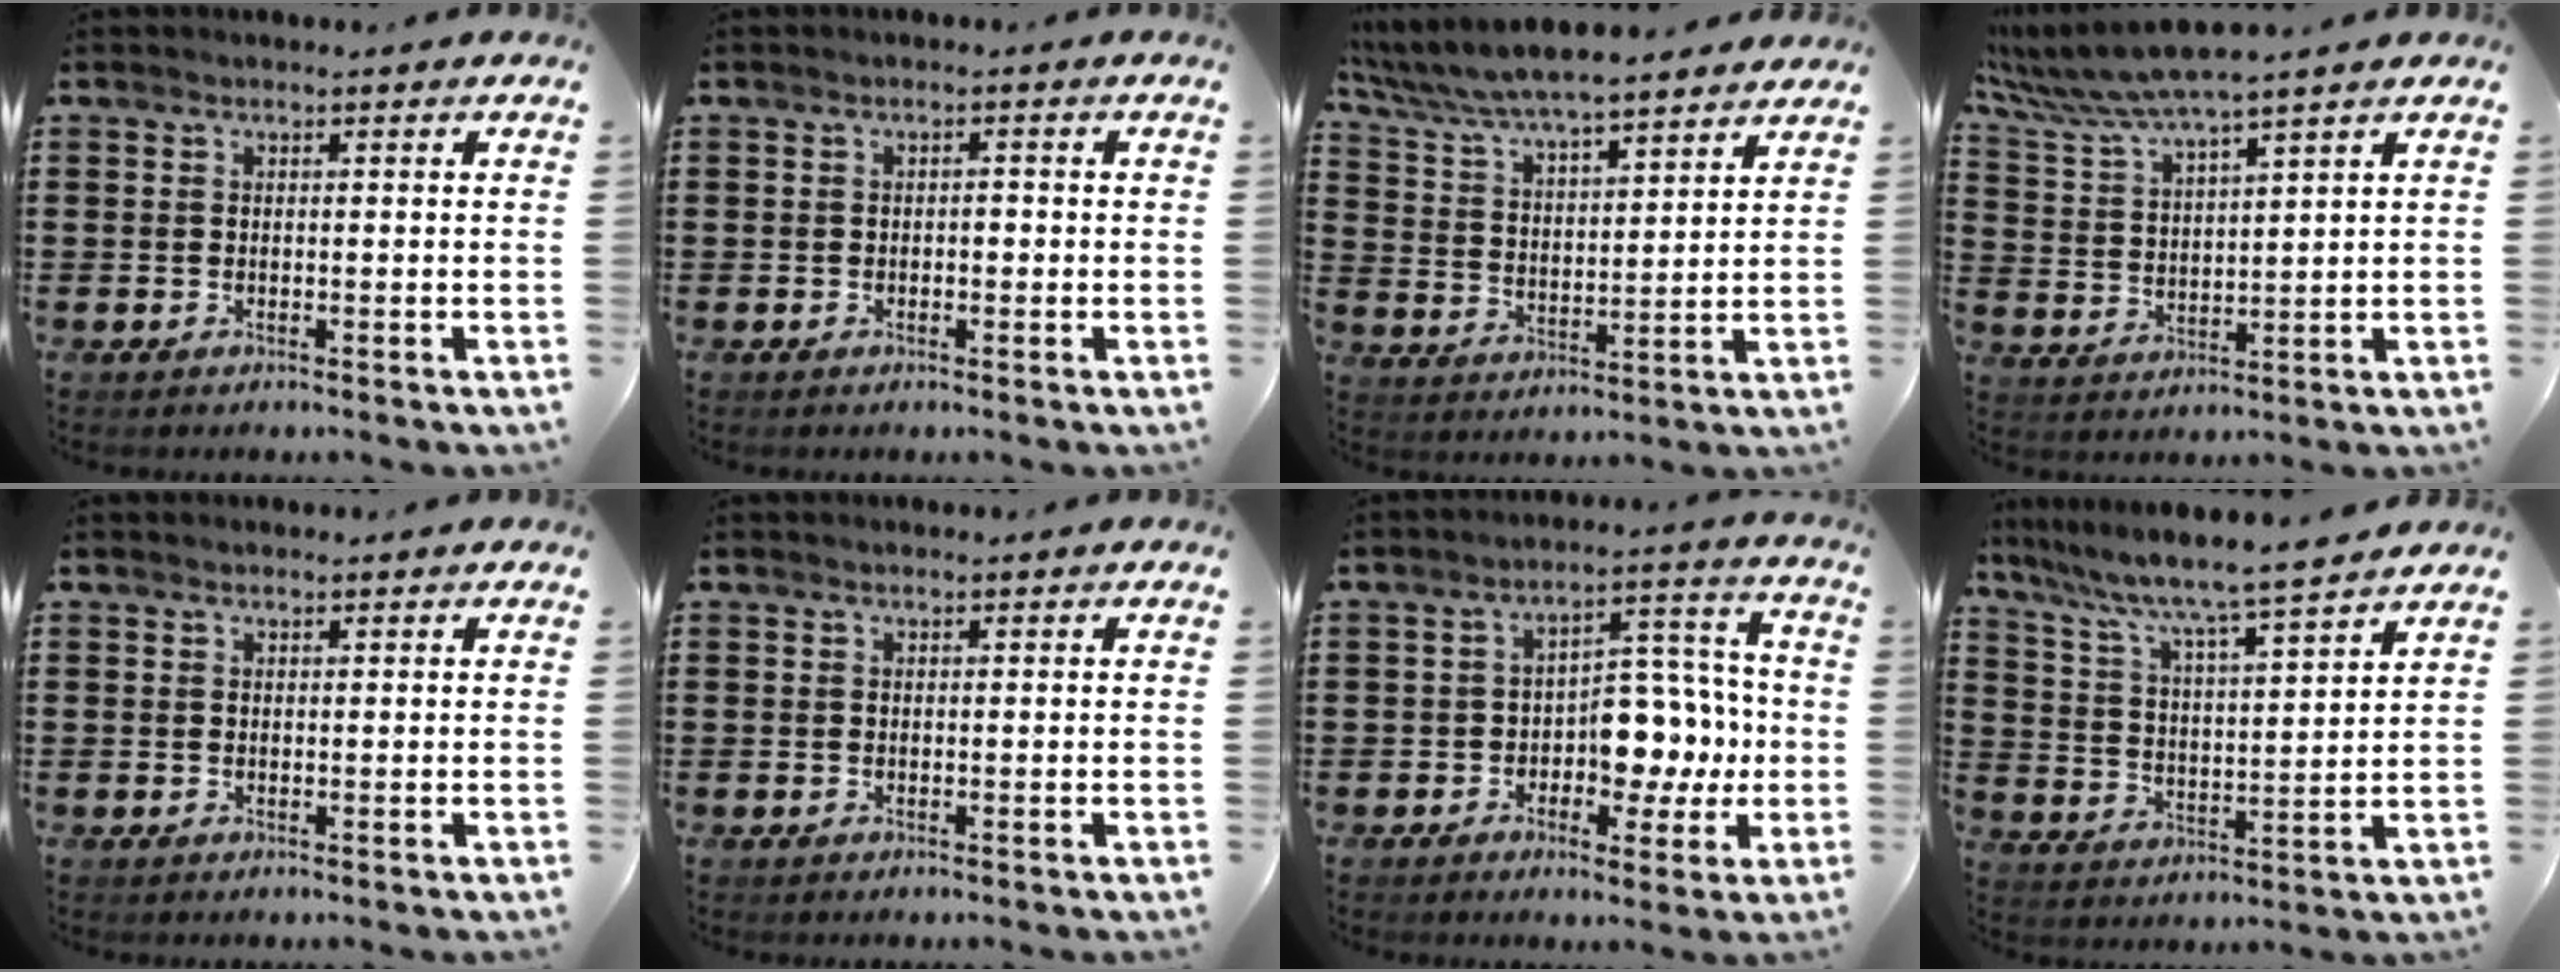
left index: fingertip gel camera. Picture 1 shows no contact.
{"total": 1.0, "force": [-0.2, 0.5, 0.8], "torque": [-0.017, 0.000, -0.005]}
{"total": 6.3, "force": [6.0, 0.4, 1.9], "torque": [-0.064, -0.035, 0.103]}
{"total": 7.0, "force": [5.9, 0.0, 3.7], "torque": [-0.094, -0.028, 0.103]}
{"total": 0.5, "force": [0.4, 0.3, 0.0], "torque": [-0.002, 0.002, 0.009]}
{"total": 0.0}
{"total": 7.6, "force": [-1.2, 5.3, 5.2], "torque": [-0.086, 0.010, -0.023]}
{"total": 6.4, "force": [5.8, -0.5, 2.7], "torque": [-0.077, -0.044, 0.092]}